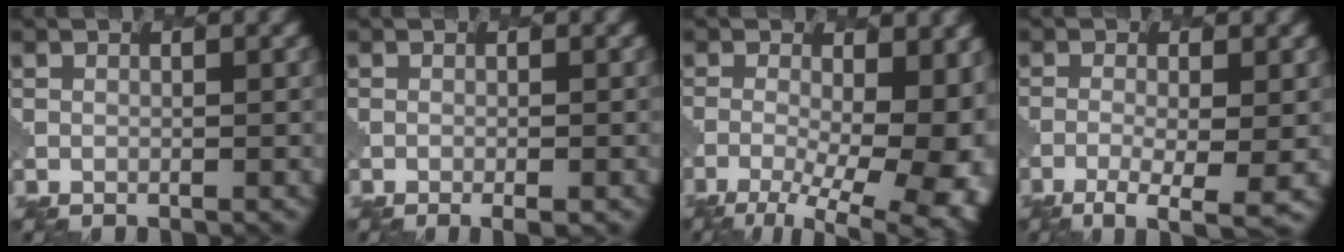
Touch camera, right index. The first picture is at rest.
{"total": 1.7, "force": [-0.7, 0.5, 1.4], "torque": [-0.009, 0.001, -0.007]}
{"total": 13.8, "force": [-3.3, 6.7, 11.7], "torque": [-0.163, -0.023, -0.032]}
{"total": 4.5, "force": [-2.1, 1.2, 3.9], "torque": [-0.071, -0.009, -0.035]}